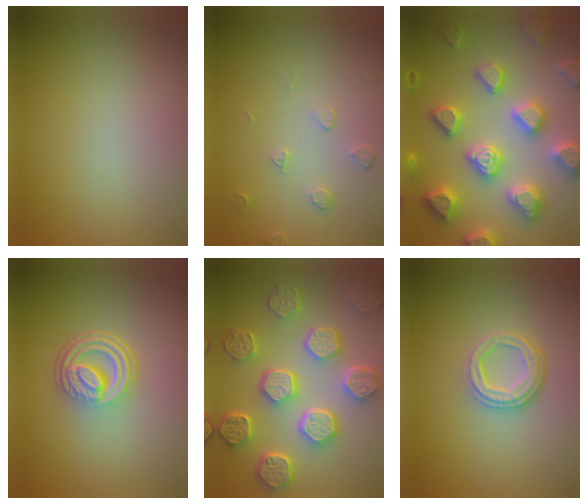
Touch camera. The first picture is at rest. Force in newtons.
{"total": 1.1, "press": 0.7, "slide": 0.9}
{"total": 7.3, "press": 7.1, "slide": 1.6}
{"total": 4.9, "press": 3.4, "slide": 3.5}
{"total": 8.2, "press": 6.4, "slide": 5.1}
{"total": 3.5, "press": 2.6, "slide": 2.3}